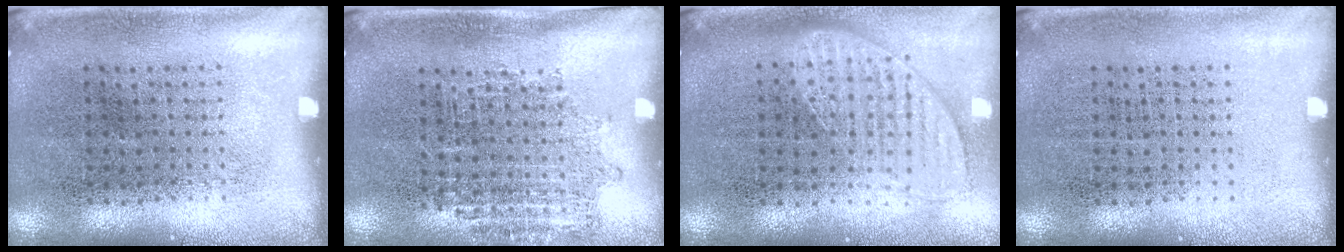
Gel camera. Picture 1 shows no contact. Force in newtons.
{"total": 1.0, "press": 0.9, "slide": 0.4}
{"total": 1.1, "press": 1.1, "slide": 0.2}
{"total": 0.0}